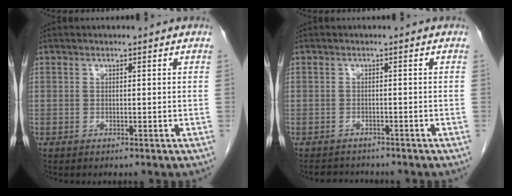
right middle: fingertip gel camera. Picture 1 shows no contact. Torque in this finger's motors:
{"motor_torque": [0.28, -0.13, 0.00, 0.00]}